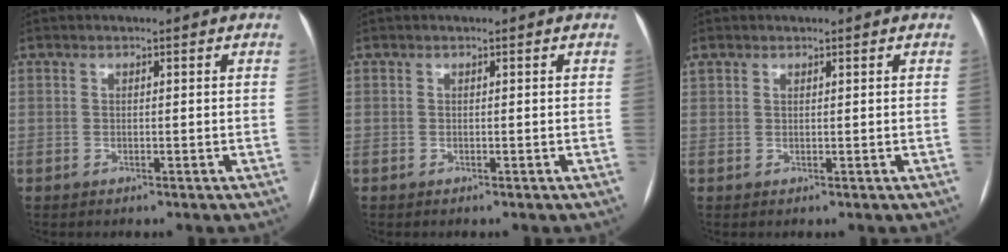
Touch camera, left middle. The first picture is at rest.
{"total": 0.0}
{"total": 1.5, "force": [-0.2, -1.2, -0.8], "torque": [0.001, 0.002, 0.006]}